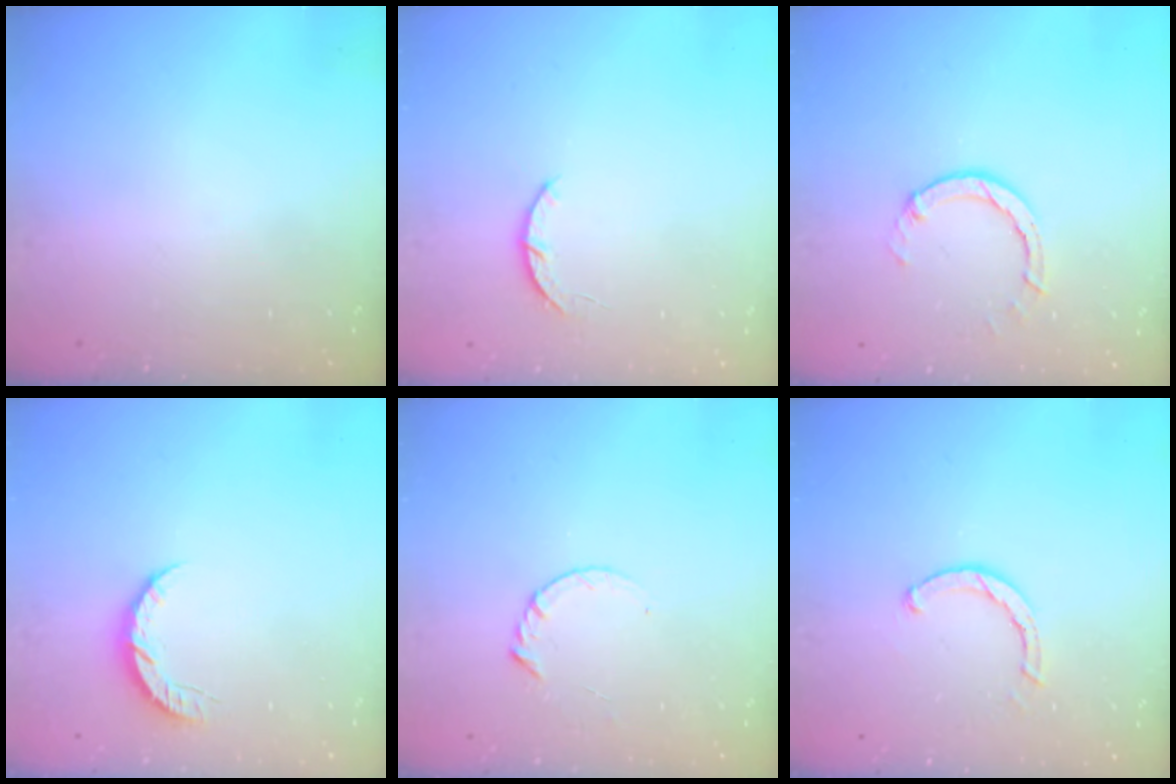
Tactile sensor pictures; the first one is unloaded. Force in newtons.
{"total": 3.0, "press": 3.0, "slide": 0.5}
{"total": 3.5, "press": 3.5, "slide": 0.4}
{"total": 6.5, "press": 6.5, "slide": 0.6}
{"total": 3.6, "press": 3.6, "slide": 0.4}
{"total": 2.4, "press": 2.4, "slide": 0.1}